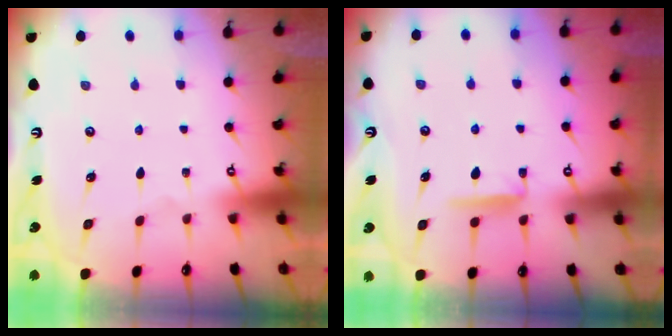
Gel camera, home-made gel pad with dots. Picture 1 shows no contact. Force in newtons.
{"total": 5.8, "press": 5.8, "slide": 0.7}